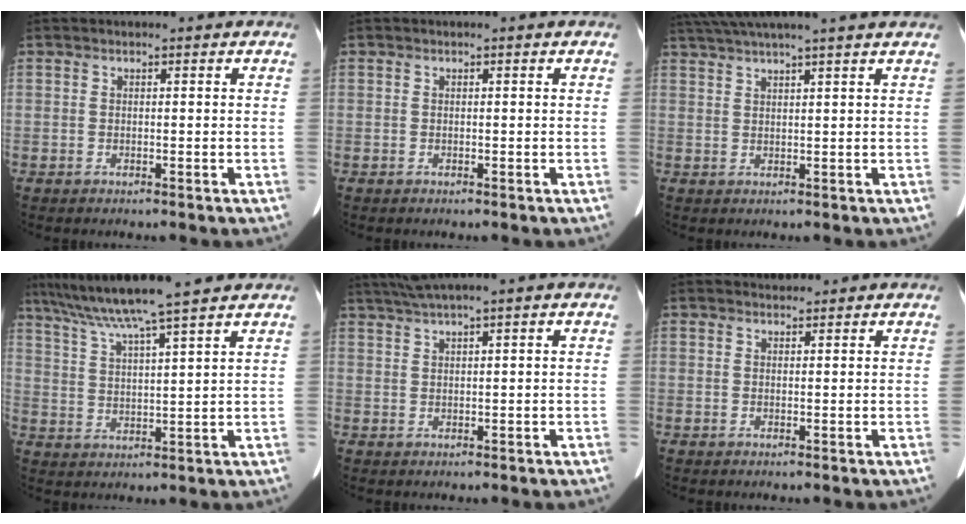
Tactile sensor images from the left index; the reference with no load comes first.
{"total": 0.0}
{"total": 13.6, "force": [11.8, -1.1, 6.7], "torque": [-0.121, 0.030, 0.167]}
{"total": 12.1, "force": [10.1, -1.3, 6.6], "torque": [-0.120, 0.026, 0.164]}
{"total": 3.4, "force": [2.6, -1.0, 2.0], "torque": [-0.050, 0.015, 0.060]}
{"total": 1.0, "force": [1.0, 0.1, -0.2], "torque": [-0.008, 0.002, 0.018]}